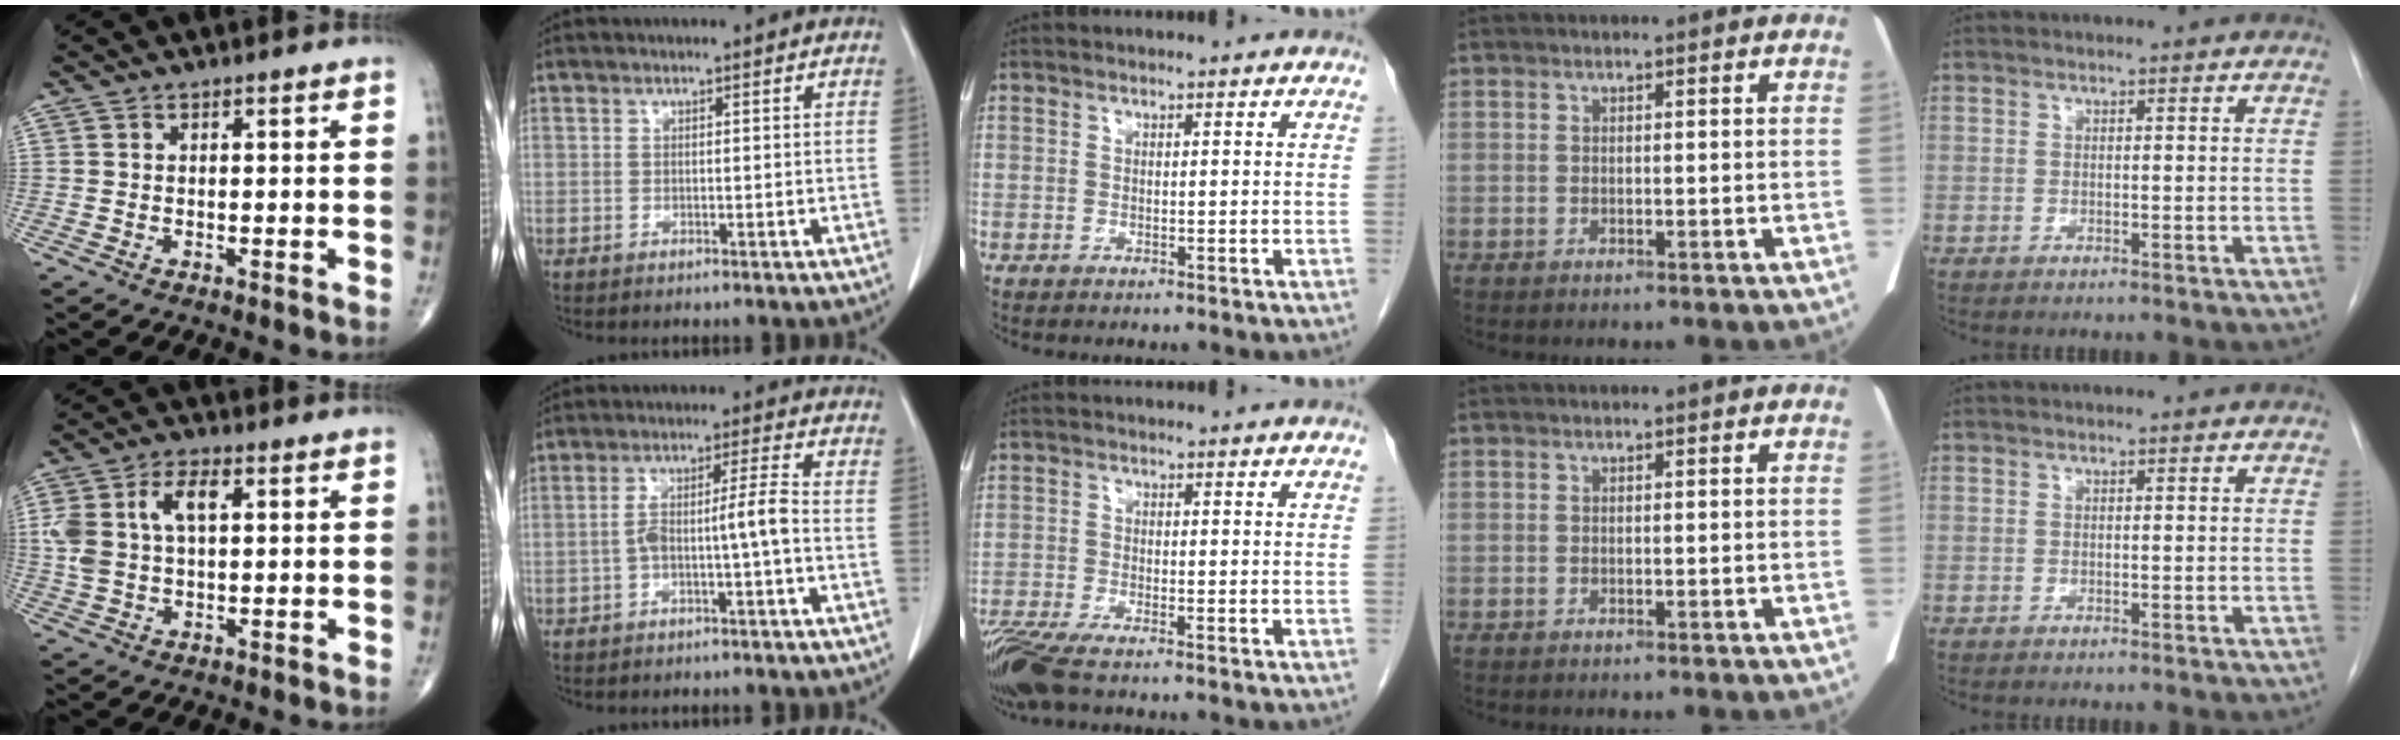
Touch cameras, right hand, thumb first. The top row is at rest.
{"thumb": {"total": 8.9, "force": [2.0, 4.8, 7.2], "torque": [-0.155, 0.019, 0.041]}, "index": {"total": 5.1, "force": [-1.6, -0.3, 4.8], "torque": [-0.089, 0.024, -0.020]}, "middle": {"total": 6.2, "force": [-4.7, 0.6, 3.9], "torque": [-0.079, -0.019, -0.091]}}